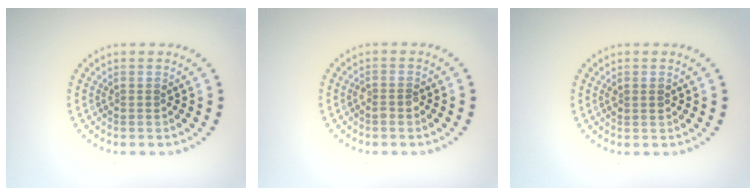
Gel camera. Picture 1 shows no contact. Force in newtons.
{"total": 1.0, "press": 1.0, "slide": 0.3}
{"total": 0.9, "press": 0.8, "slide": 0.2}